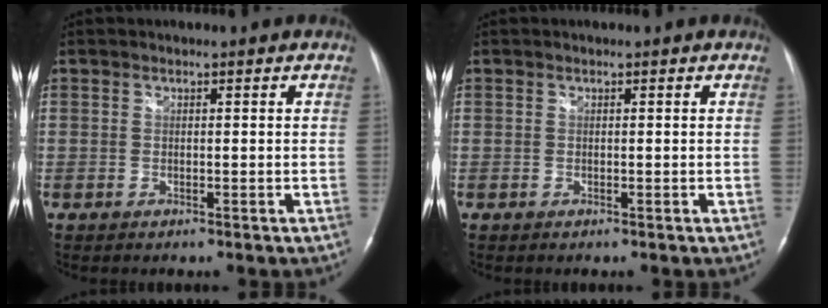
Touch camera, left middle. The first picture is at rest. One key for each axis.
{"total": 0.0}